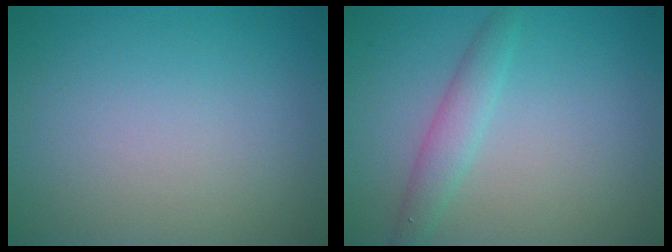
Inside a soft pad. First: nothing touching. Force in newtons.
{"total": 2.3, "press": 2.3, "slide": 0.0}